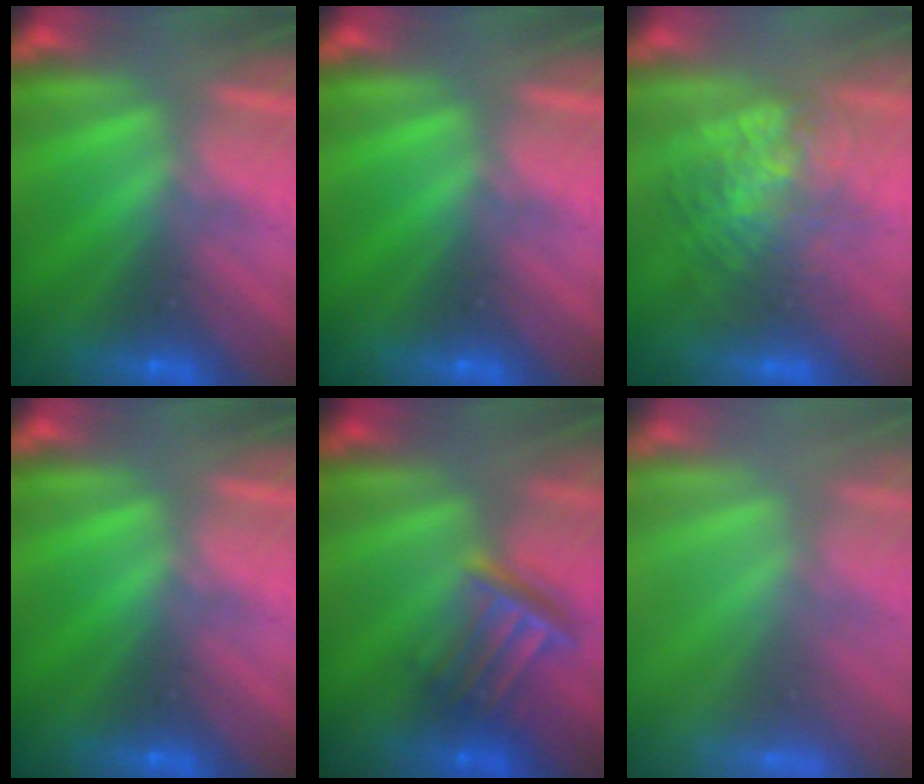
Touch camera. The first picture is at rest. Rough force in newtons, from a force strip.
{"total": 0.0}
{"total": 3.7}
{"total": 0.0}
{"total": 3.4}
{"total": 7.6}